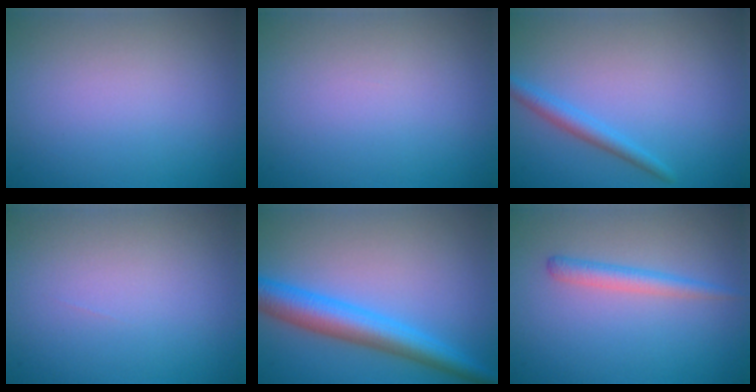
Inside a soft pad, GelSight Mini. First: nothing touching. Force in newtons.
{"total": 0.0}
{"total": 2.0, "press": 2.0, "slide": 0.0}
{"total": 0.0}
{"total": 5.6, "press": 5.6, "slide": 0.1}
{"total": 1.9, "press": 1.9, "slide": 0.1}